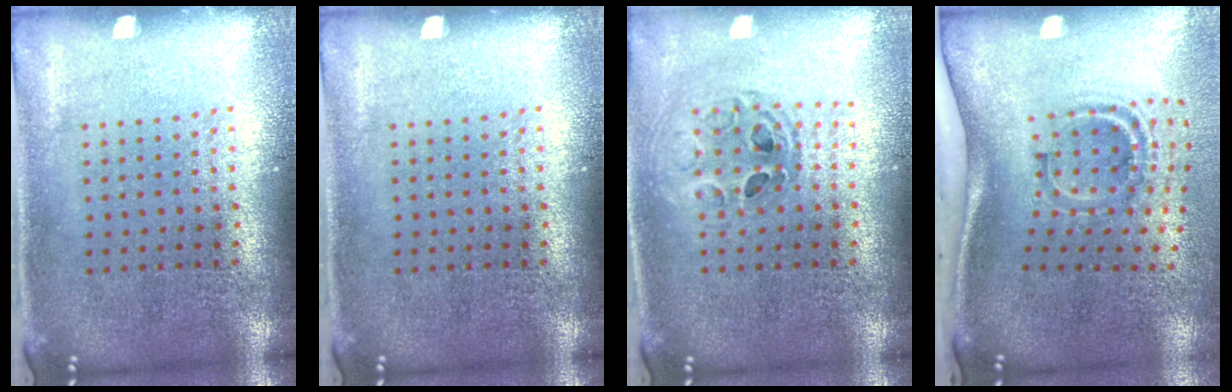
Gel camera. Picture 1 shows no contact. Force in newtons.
{"total": 0.0}
{"total": 0.7, "press": 0.7, "slide": 0.1}
{"total": 1.9, "press": 1.2, "slide": 1.5}